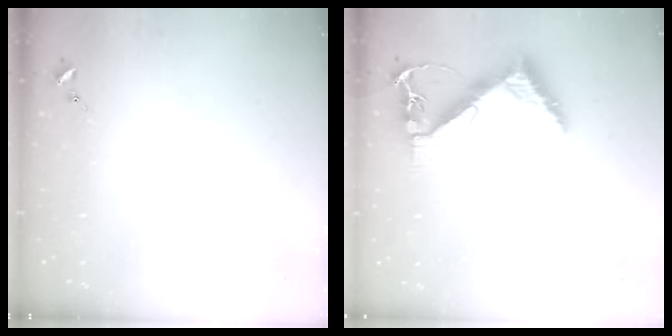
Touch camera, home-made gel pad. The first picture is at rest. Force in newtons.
{"total": 6.8, "press": 6.8, "slide": 0.9}